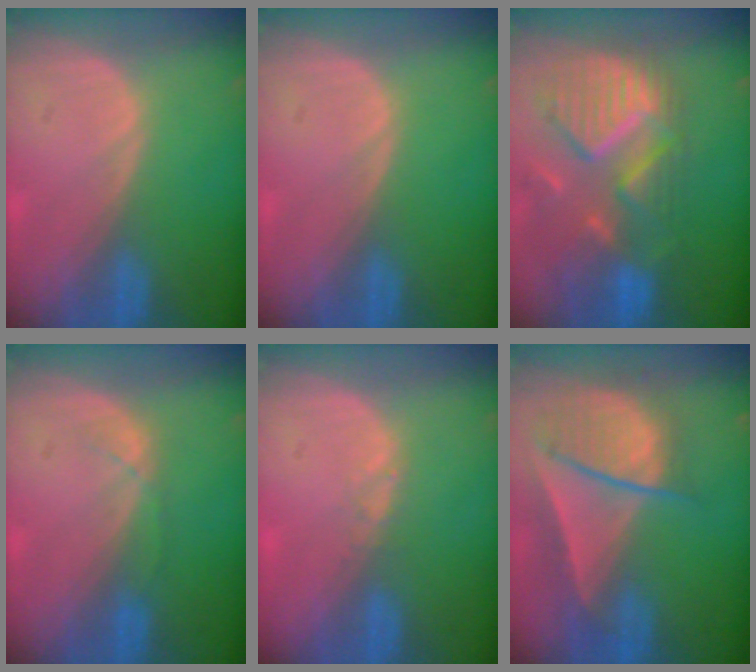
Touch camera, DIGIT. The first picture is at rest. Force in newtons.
{"total": 0.0}
{"total": 11.7, "press": 10.3, "slide": 5.6}
{"total": 1.4, "press": 1.3, "slide": 0.3}
{"total": 0.9, "press": 0.8, "slide": 0.5}
{"total": 8.9, "press": 7.9, "slide": 4.2}